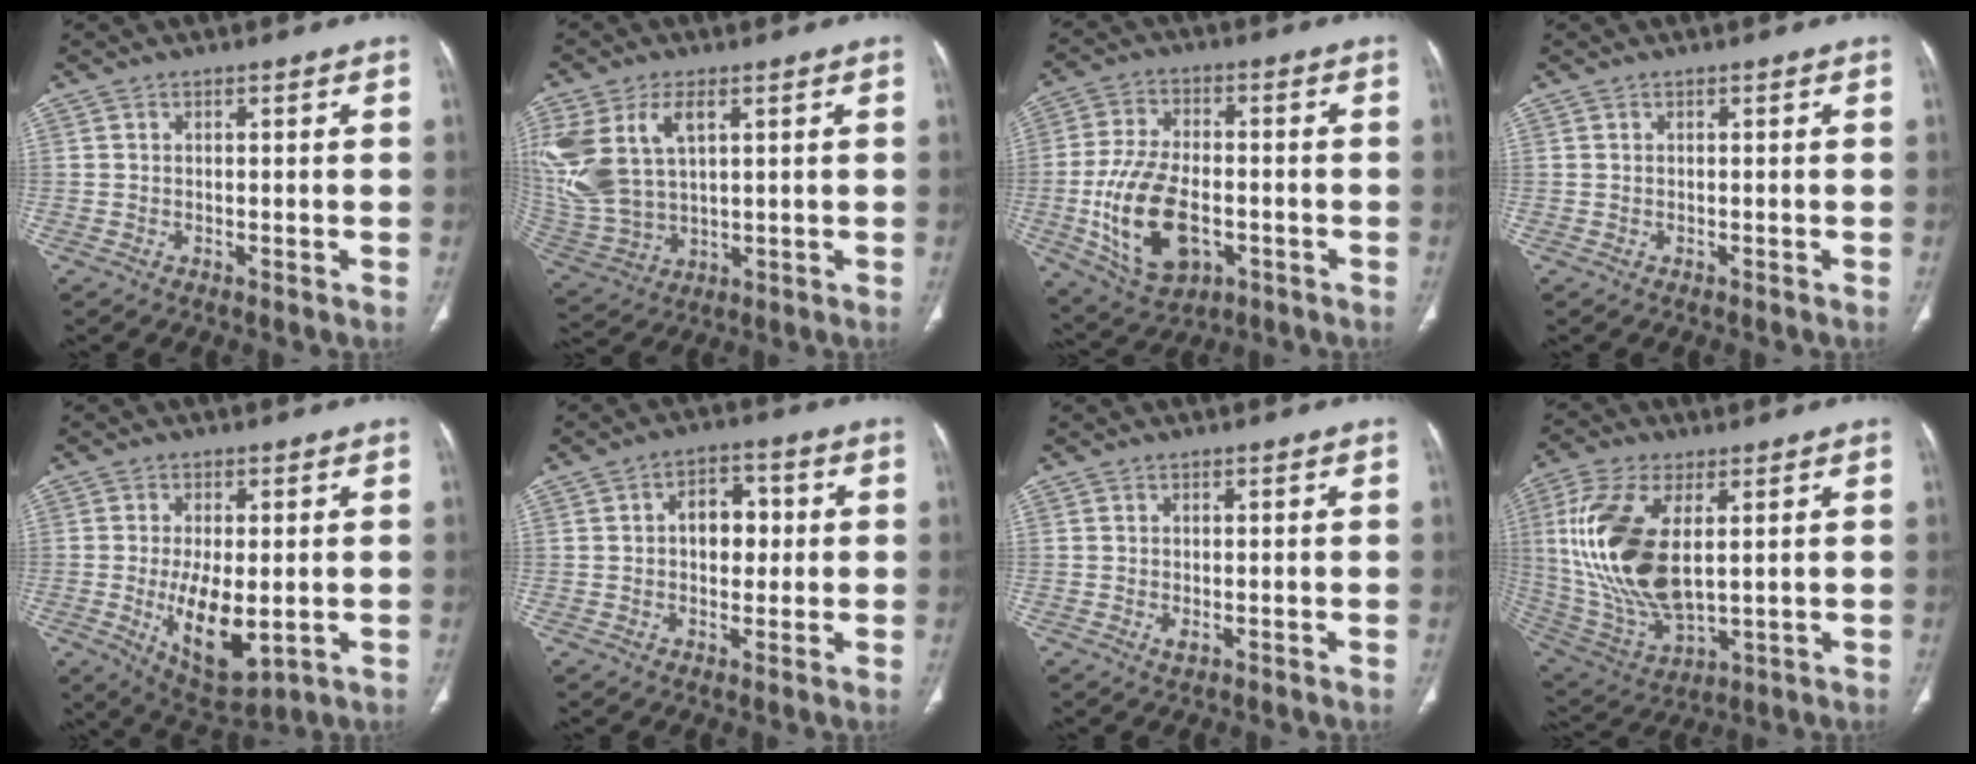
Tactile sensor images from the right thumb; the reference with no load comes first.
{"total": 16.2, "force": [5.3, 9.4, 12.0], "torque": [-0.281, -0.009, 0.118]}
{"total": 15.8, "force": [-3.8, 9.2, 12.4], "torque": [-0.227, 0.007, -0.055]}
{"total": 0.0}
{"total": 11.4, "force": [-1.8, 5.1, 10.0], "torque": [-0.160, -0.024, -0.013]}
{"total": 7.7, "force": [0.9, 5.2, 5.6], "torque": [-0.053, 0.013, 0.010]}
{"total": 1.0, "force": [-0.1, 0.5, 0.9], "torque": [-0.017, -0.005, 0.000]}
{"total": 20.0, "force": [3.4, 9.9, 17.0], "torque": [-0.362, -0.020, 0.075]}